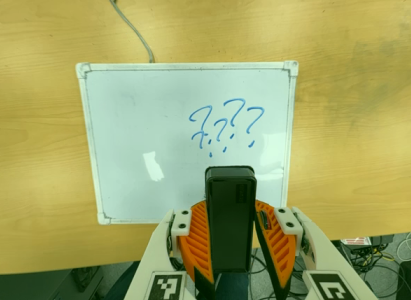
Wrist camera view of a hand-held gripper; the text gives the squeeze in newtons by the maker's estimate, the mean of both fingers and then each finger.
{"total": 5.6, "left": 5.0, "right": 6.3}